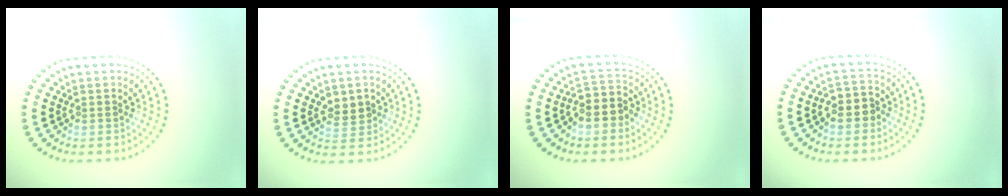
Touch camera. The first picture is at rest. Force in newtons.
{"total": 2.1, "press": 2.1, "slide": 0.4}
{"total": 3.0, "press": 2.7, "slide": 1.3}
{"total": 2.7, "press": 2.5, "slide": 1.0}